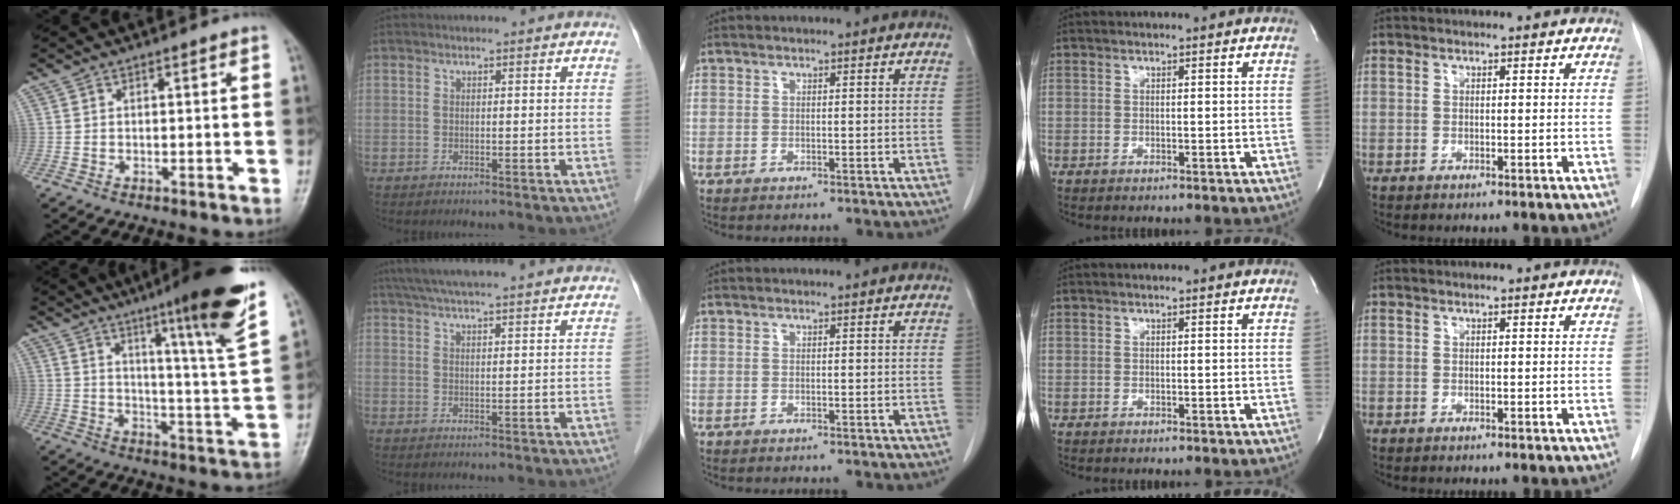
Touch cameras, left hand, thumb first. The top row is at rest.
{"thumb": {"total": 18.1, "force": [11.5, 0.3, 14.0], "torque": [-0.186, -0.063, 0.161]}, "index": {"total": 19.2, "force": [17.1, 1.3, 8.6], "torque": [-0.142, 0.042, 0.232]}}